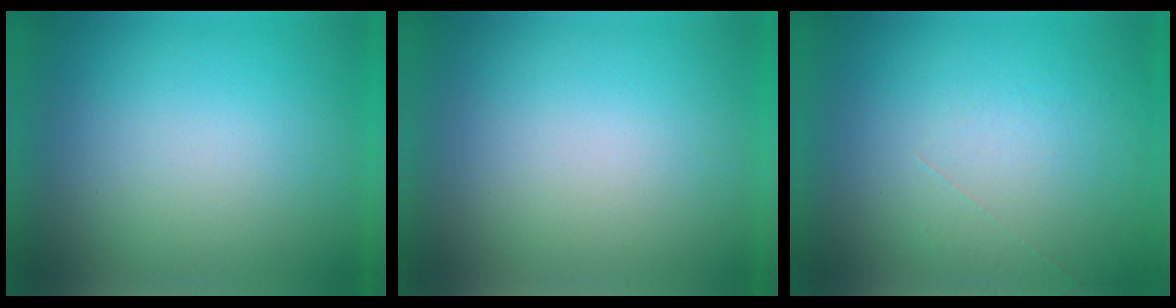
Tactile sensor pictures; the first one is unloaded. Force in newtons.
{"total": 0.0}
{"total": 1.2}